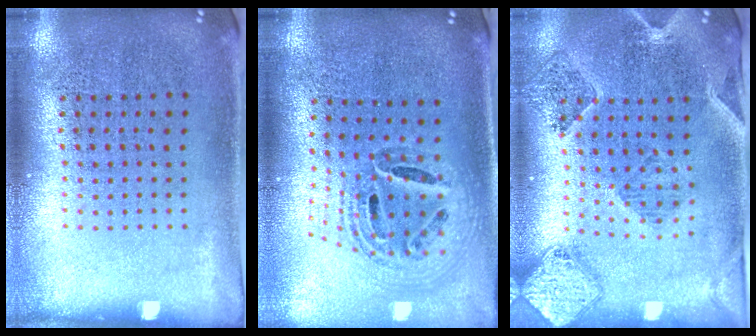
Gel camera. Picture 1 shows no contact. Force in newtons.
{"total": 1.5, "press": 1.3, "slide": 0.7}
{"total": 1.4, "press": 1.4, "slide": 0.3}